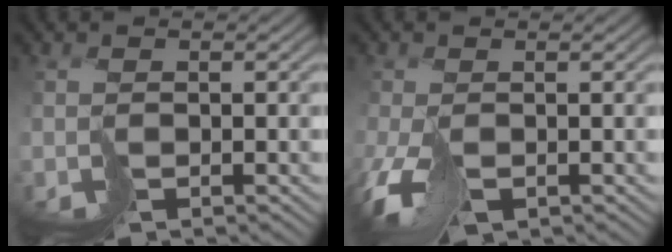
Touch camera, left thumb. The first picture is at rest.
{"total": 4.9, "force": [-2.2, 2.3, 3.7], "torque": [-0.073, -0.008, -0.037]}